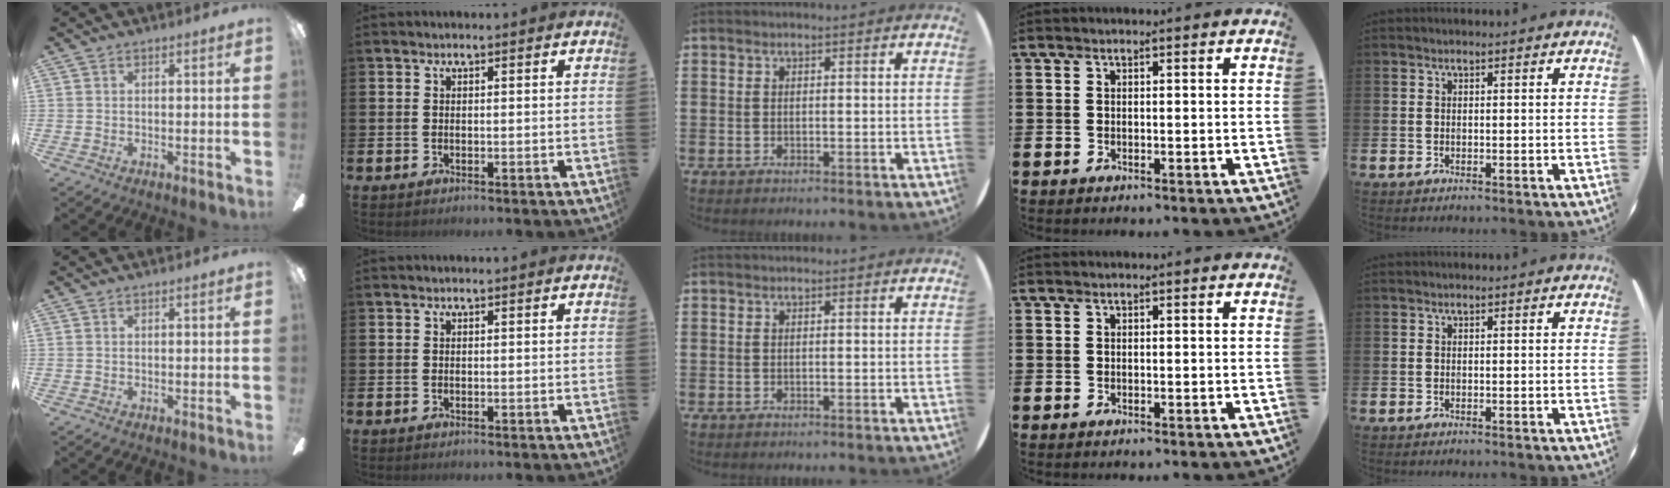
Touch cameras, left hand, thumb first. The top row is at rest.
{}